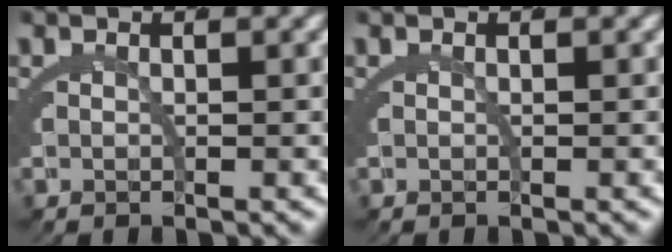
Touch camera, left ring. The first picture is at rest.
{"total": 0.0}